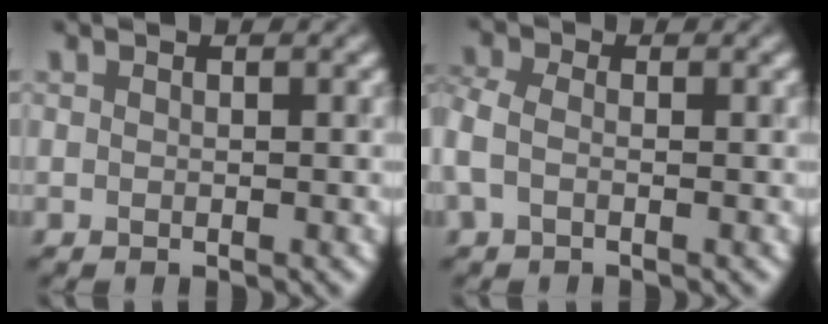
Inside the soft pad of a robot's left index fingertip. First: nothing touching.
{"total": 2.0, "force": [-0.4, 1.4, 1.4], "torque": [-0.042, 0.008, -0.018]}